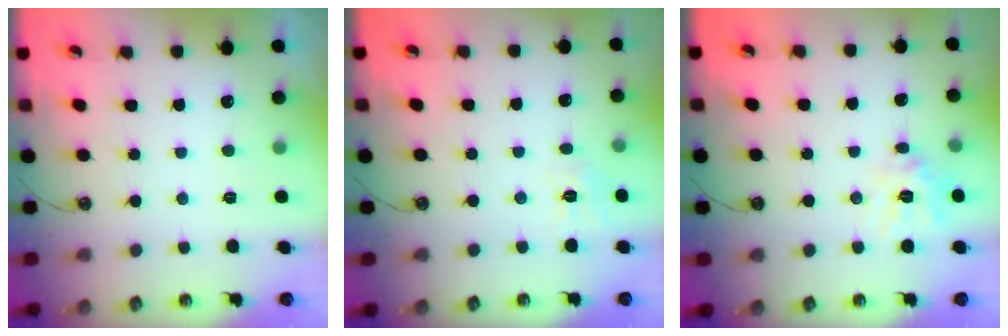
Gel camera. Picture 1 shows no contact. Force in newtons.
{"total": 4.8, "press": 4.8, "slide": 0.3}
{"total": 12.1, "press": 12.1, "slide": 1.1}